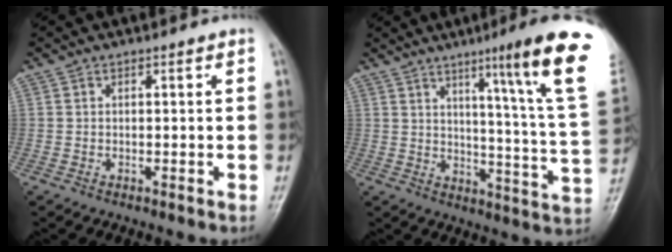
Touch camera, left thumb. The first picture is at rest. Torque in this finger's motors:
{"motor_torque": [0.75, 0.51, 1.71, -1.06, 0.35]}